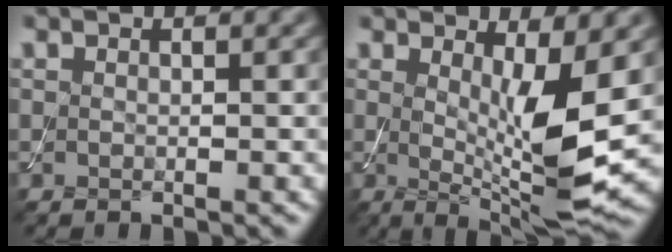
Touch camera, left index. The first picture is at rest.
{"total": 7.4, "force": [0.5, 1.8, 7.1], "torque": [-0.112, -0.024, 0.017]}